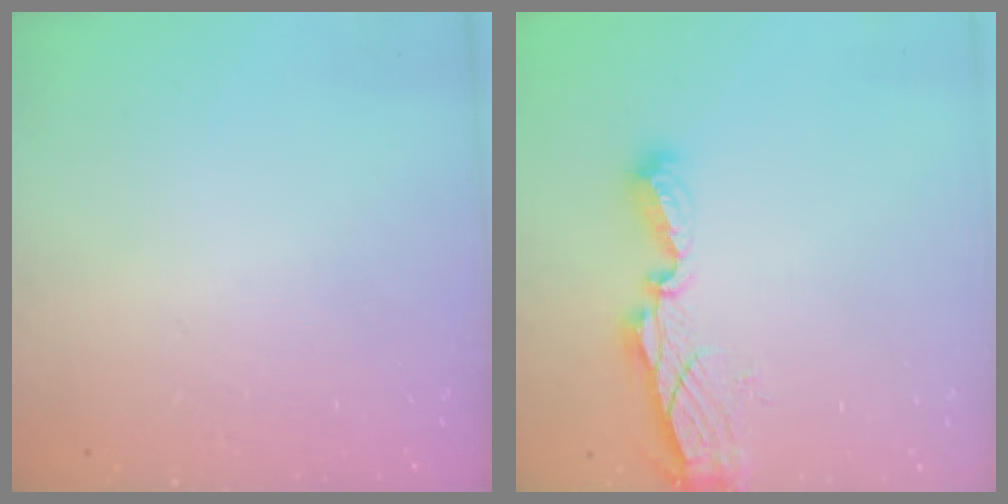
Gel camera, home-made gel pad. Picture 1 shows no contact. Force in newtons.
{"total": 7.4, "press": 7.4, "slide": 0.2}